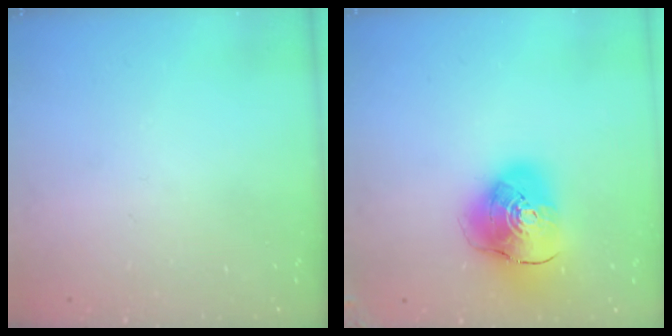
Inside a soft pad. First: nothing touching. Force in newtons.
{"total": 14.4, "press": 14.2, "slide": 2.1}